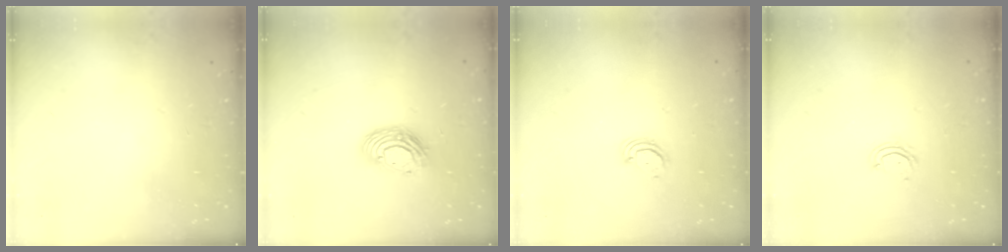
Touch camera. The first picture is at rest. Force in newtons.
{"total": 11.8, "press": 11.7, "slide": 0.9}
{"total": 2.8, "press": 2.8, "slide": 0.3}
{"total": 4.2, "press": 4.1, "slide": 0.4}